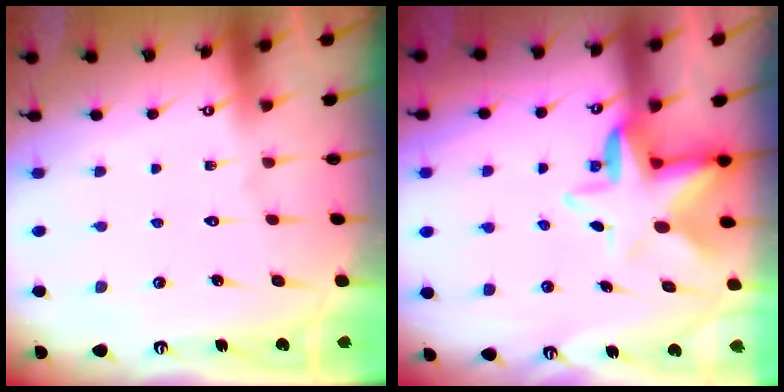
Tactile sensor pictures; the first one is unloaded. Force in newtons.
{"total": 7.5, "press": 7.3, "slide": 1.7}